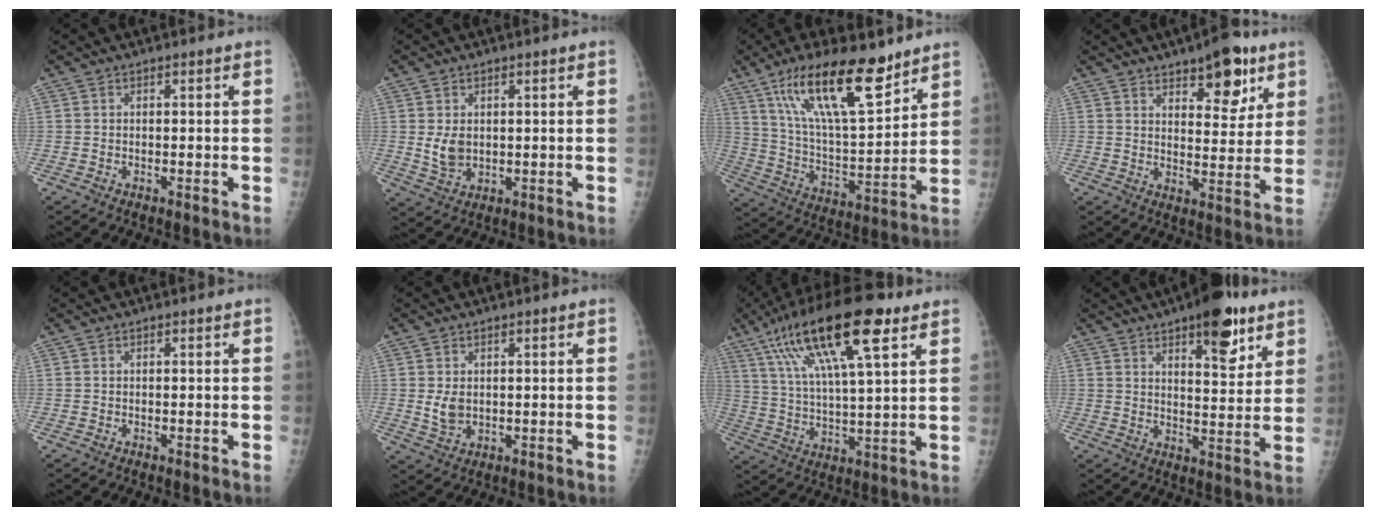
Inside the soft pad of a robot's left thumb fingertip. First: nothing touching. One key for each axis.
{"total": 4.5, "fx": 0.6, "fy": 3.2, "fz": 3.0, "tx": -0.042, "ty": -0.012, "tz": 0.022}
{"total": 20.0, "fx": 12.8, "fy": 6.0, "fz": 14.1, "tx": -0.219, "ty": -0.062, "tz": 0.233}
{"total": 11.5, "fx": 6.9, "fy": 4.8, "fz": 7.8, "tx": -0.076, "ty": -0.038, "tz": 0.100}
{"total": 0.0}
{"total": 3.6, "fx": 0.5, "fy": 2.6, "fz": 2.5, "tx": -0.038, "ty": -0.010, "tz": 0.018}
{"total": 20.4, "fx": 10.6, "fy": 5.3, "fz": 16.7, "tx": -0.296, "ty": -0.009, "tz": 0.185}
{"total": 12.4, "fx": 7.4, "fy": 4.6, "fz": 8.8, "tx": -0.093, "ty": -0.038, "tz": 0.103}